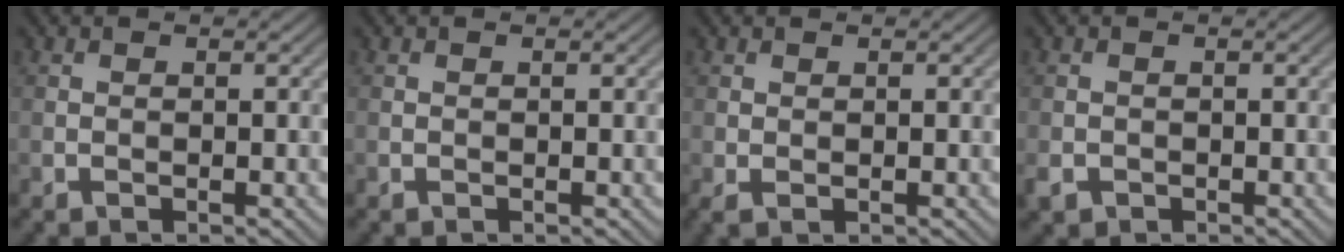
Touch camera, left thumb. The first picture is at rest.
{"total": 0.0}
{"total": 0.9, "force": [0.2, 0.5, 0.7], "torque": [-0.021, 0.000, 0.007]}
{"total": 1.9, "force": [-0.8, 1.5, 0.7], "torque": [-0.016, -0.009, -0.019]}